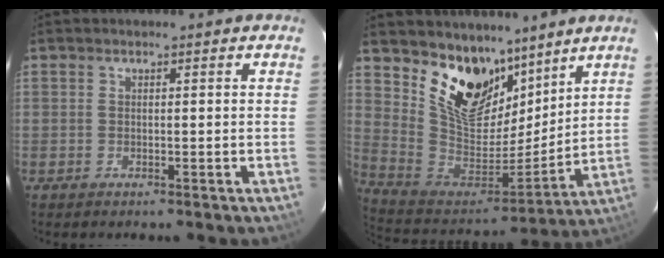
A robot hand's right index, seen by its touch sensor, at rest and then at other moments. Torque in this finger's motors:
{"motor_torque": [0.87, 0.90, 0.47, 0.13]}